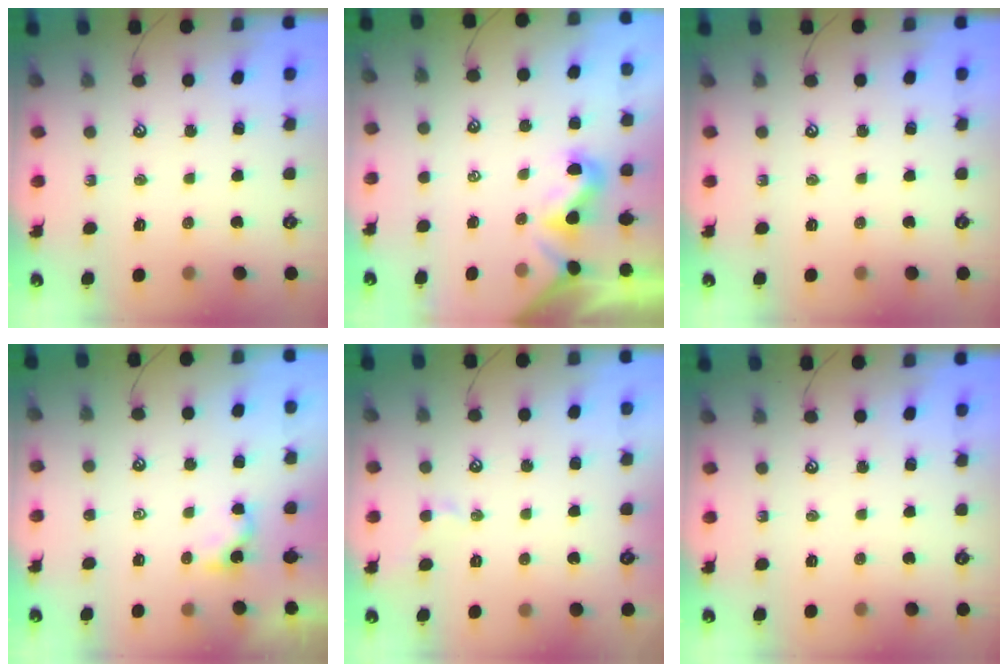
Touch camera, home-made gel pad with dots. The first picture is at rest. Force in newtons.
{"total": 1.1, "press": 1.0, "slide": 0.5}
{"total": 0.0}
{"total": 0.8, "press": 0.8, "slide": 0.1}
{"total": 0.7, "press": 0.7, "slide": 0.2}
{"total": 0.0}